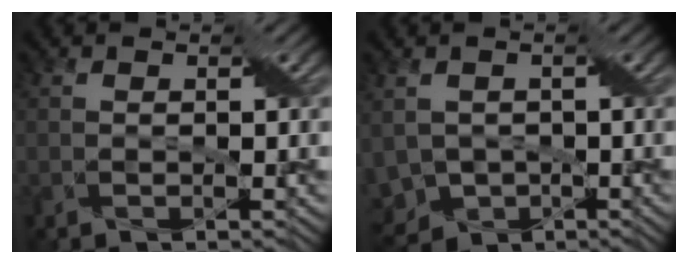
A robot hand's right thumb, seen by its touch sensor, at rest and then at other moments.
{"total": 5.7, "force": [-2.2, 4.2, 3.3], "torque": [-0.081, -0.019, -0.041]}